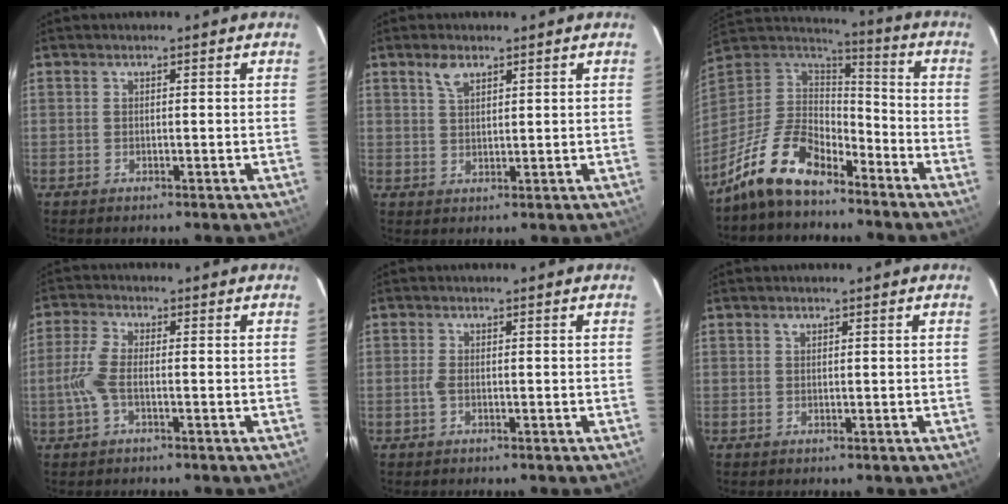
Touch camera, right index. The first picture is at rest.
{"total": 3.2, "force": [2.1, 1.5, 1.8], "torque": [-0.034, 0.005, 0.041]}
{"total": 17.0, "force": [-12.0, 7.6, 9.4], "torque": [-0.213, 0.000, -0.226]}
{"total": 5.2, "force": [-1.3, 1.6, 4.8], "torque": [-0.113, 0.004, -0.026]}
{"total": 1.4, "force": [-0.3, 0.4, 1.3], "torque": [-0.030, -0.001, -0.008]}
{"total": 0.6, "force": [0.4, 0.4, 0.2], "torque": [-0.003, 0.002, 0.007]}